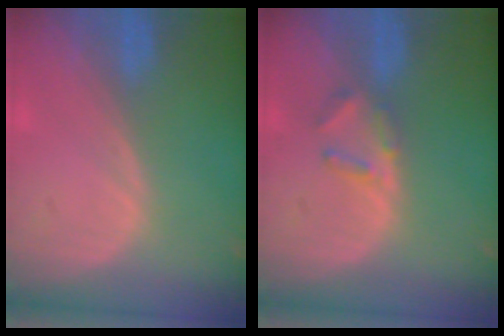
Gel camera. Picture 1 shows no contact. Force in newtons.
{"total": 2.8, "press": 2.7, "slide": 0.4}